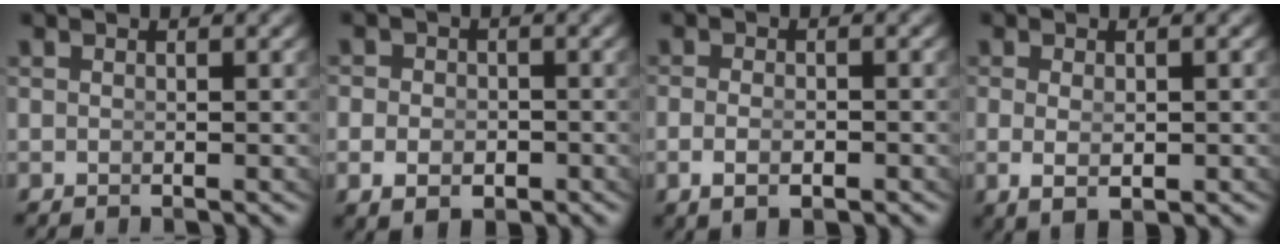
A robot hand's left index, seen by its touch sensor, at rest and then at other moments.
{"total": 2.9, "force": [-1.3, 2.1, 1.4], "torque": [-0.024, -0.020, -0.013]}
{"total": 2.4, "force": [-1.5, 0.7, 1.8], "torque": [-0.040, -0.012, -0.014]}
{"total": 2.6, "force": [-0.5, 0.8, 2.4], "torque": [-0.053, -0.019, 0.009]}